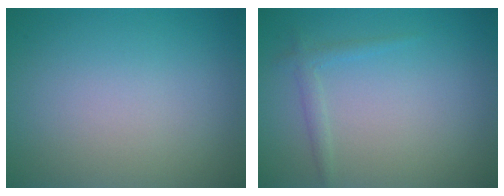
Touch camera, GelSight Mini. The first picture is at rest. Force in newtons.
{"total": 1.2, "press": 1.2, "slide": 0.0}